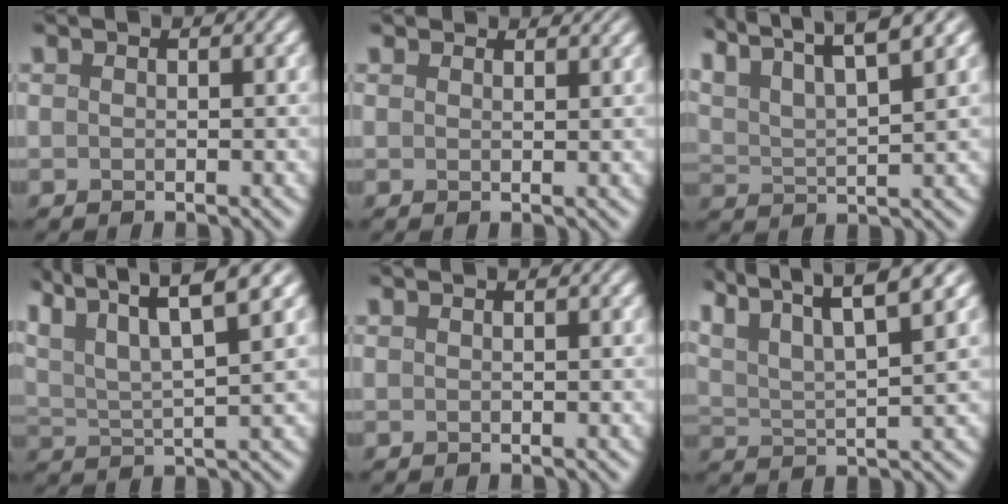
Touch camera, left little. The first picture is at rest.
{"total": 2.6, "force": [2.4, 0.8, 0.6], "torque": [-0.002, 0.011, 0.015]}
{"total": 9.7, "force": [7.3, 2.6, 5.9], "torque": [-0.120, 0.030, 0.094]}
{"total": 9.4, "force": [6.0, 2.5, 6.8], "torque": [-0.139, 0.019, 0.092]}
{"total": 0.0}
{"total": 10.3, "force": [7.1, 3.0, 6.8], "torque": [-0.136, 0.026, 0.092]}